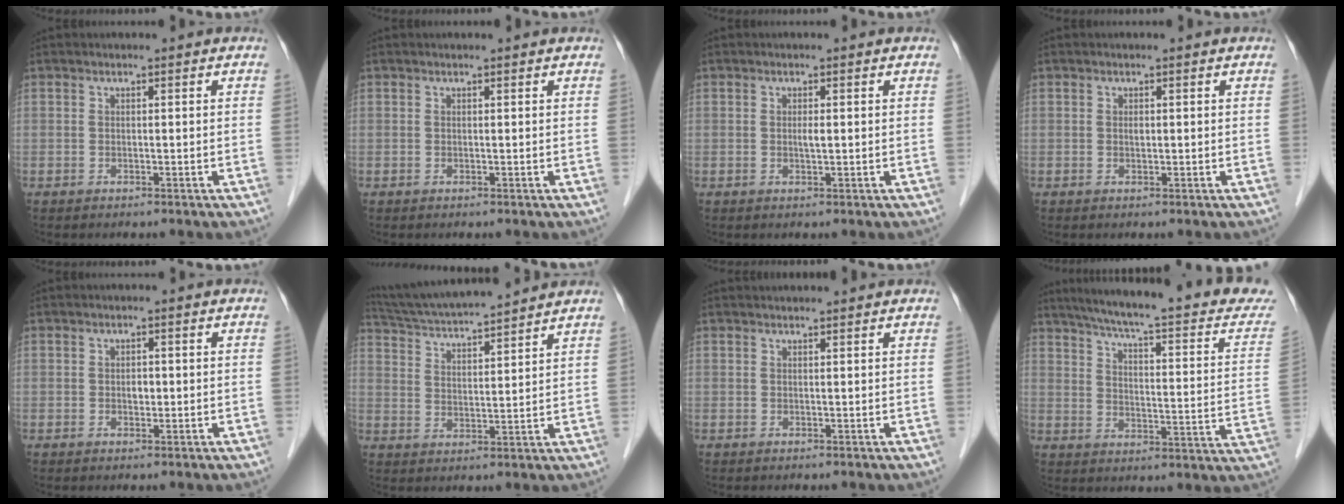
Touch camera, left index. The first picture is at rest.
{"total": 0.9, "force": [0.9, 0.0, 0.2], "torque": [-0.009, 0.005, 0.010]}
{"total": 0.9, "force": [0.2, 0.1, 0.9], "torque": [-0.017, -0.001, 0.002]}
{"total": 0.6, "force": [0.2, 0.3, 0.4], "torque": [-0.007, 0.001, 0.002]}
{"total": 1.2, "force": [0.0, 0.8, 0.9], "torque": [-0.015, 0.001, 0.001]}
{"total": 15.2, "force": [13.9, 0.3, 6.1], "torque": [-0.118, 0.022, 0.224]}
{"total": 4.6, "force": [4.5, 0.1, 1.1], "torque": [-0.010, 0.031, 0.052]}
{"total": 24.9, "force": [21.0, 2.6, 13.0], "torque": [-0.187, -0.035, 0.258]}